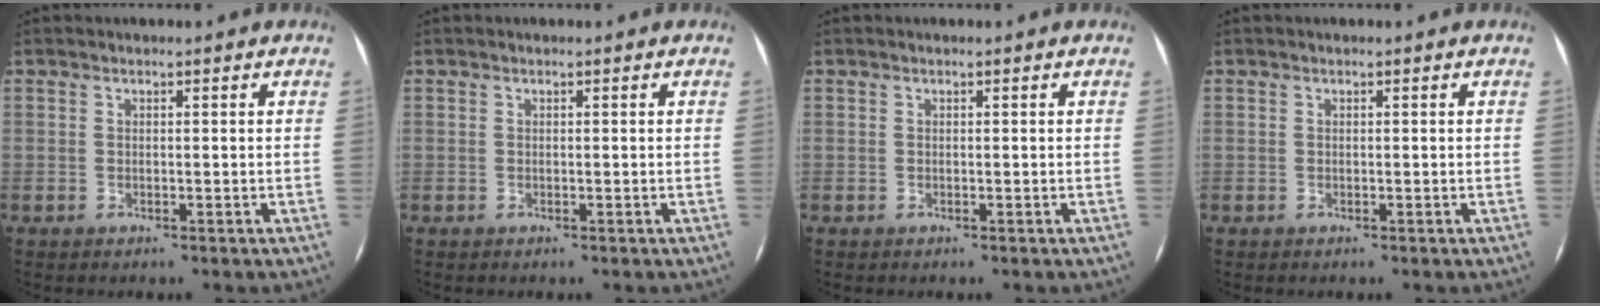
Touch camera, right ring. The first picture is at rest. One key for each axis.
{"total": 0.0}
{"total": 0.0}
{"total": 0.0}